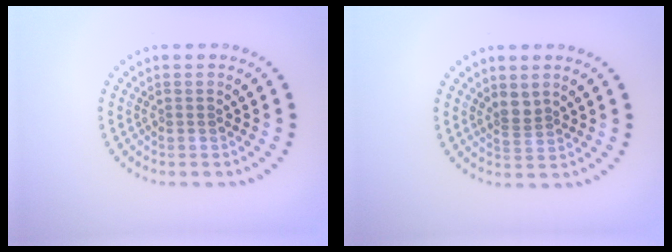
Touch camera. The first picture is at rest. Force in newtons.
{"total": 1.3, "press": 0.9, "slide": 0.9}